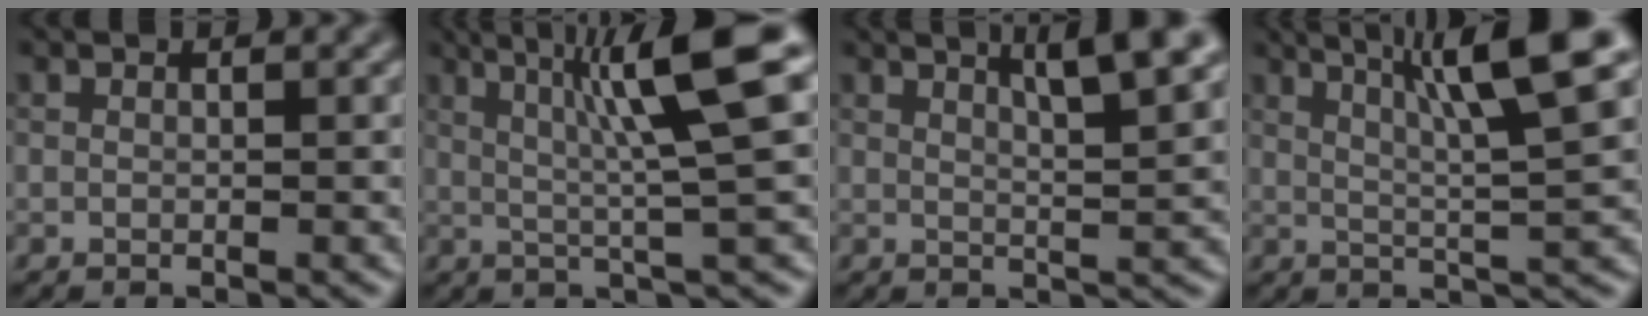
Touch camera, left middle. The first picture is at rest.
{"total": 8.9, "force": [2.6, 0.9, 8.5], "torque": [-0.121, 0.017, 0.040]}
{"total": 5.4, "force": [3.1, 1.0, 4.3], "torque": [-0.050, 0.010, 0.043]}
{"total": 8.8, "force": [3.9, 1.1, 7.8], "torque": [-0.105, 0.018, 0.063]}